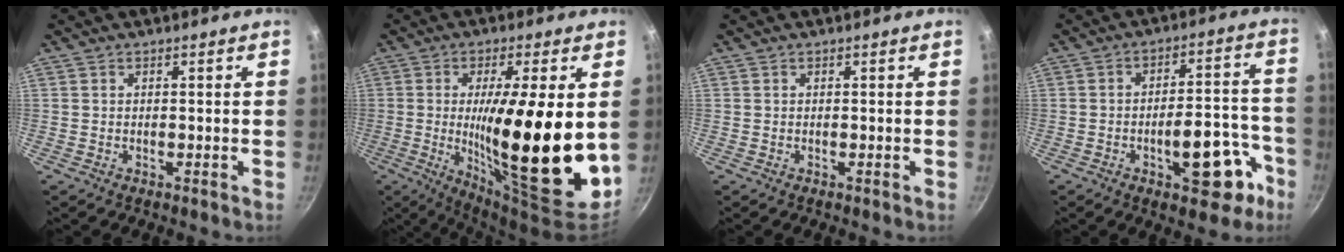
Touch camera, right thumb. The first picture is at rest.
{"total": 21.3, "force": [0.3, 4.3, 20.9], "torque": [-0.333, -0.024, 0.007]}
{"total": 0.0}
{"total": 13.9, "force": [-6.2, 6.3, 10.7], "torque": [-0.097, 0.056, -0.079]}